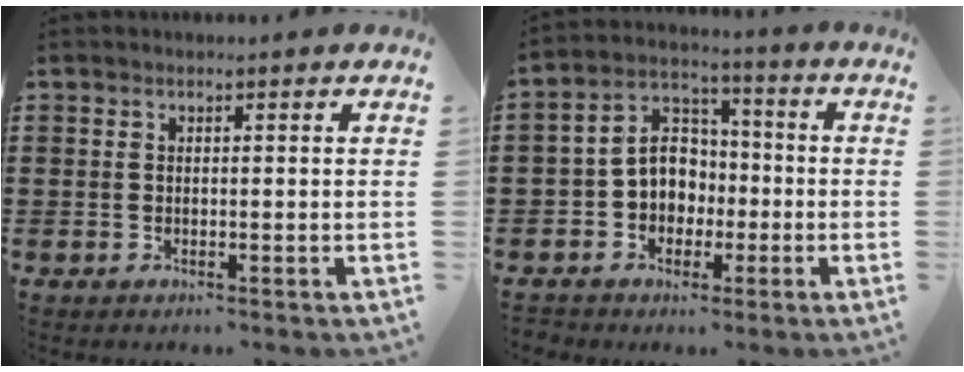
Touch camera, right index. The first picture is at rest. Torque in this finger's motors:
{"motor_torque": [0.27, -0.21, 0.32, 0.11]}